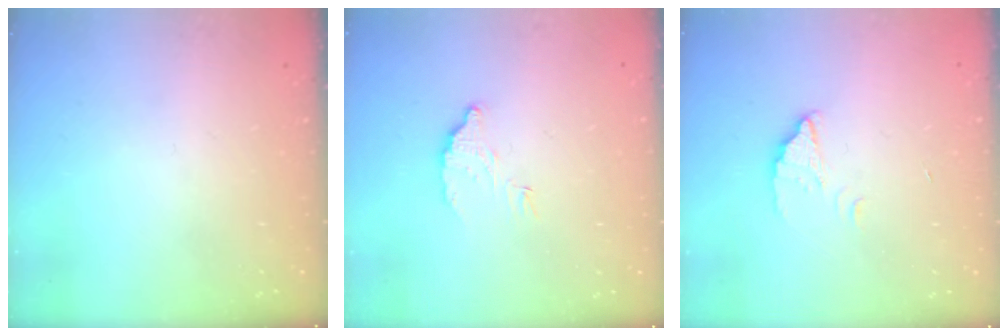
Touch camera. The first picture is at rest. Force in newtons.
{"total": 5.8, "press": 5.8, "slide": 0.3}
{"total": 1.8, "press": 1.8, "slide": 0.1}